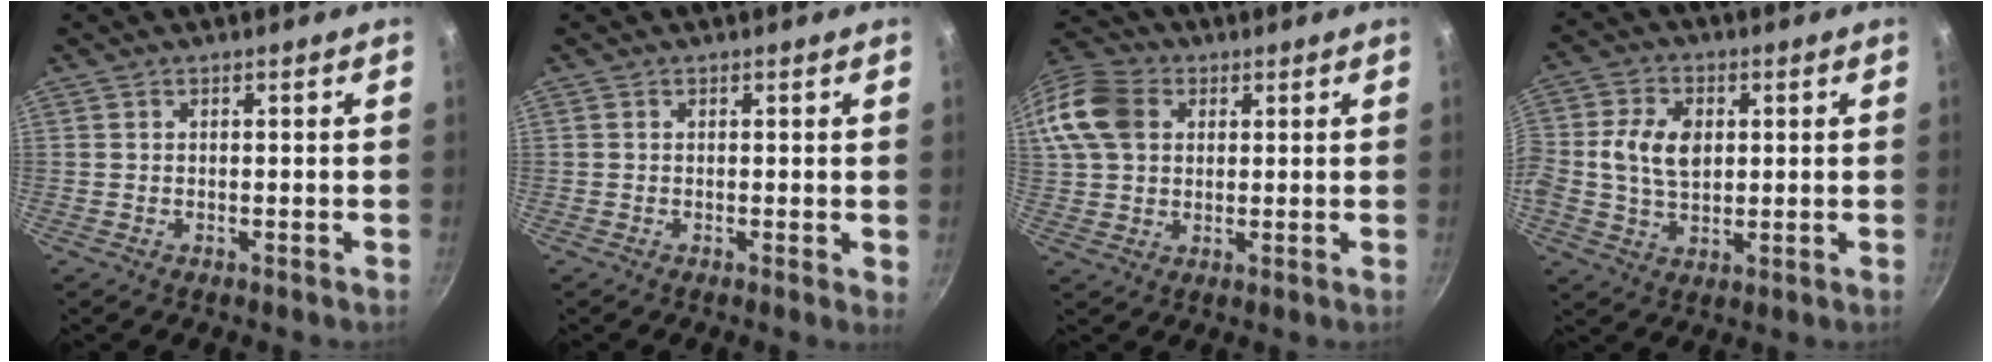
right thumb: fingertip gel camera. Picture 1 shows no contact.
{"total": 1.1, "force": [0.1, 0.4, 1.0], "torque": [-0.014, -0.003, -0.001]}
{"total": 15.4, "force": [4.0, 12.0, 8.8], "torque": [-0.189, 0.023, 0.062]}
{"total": 9.5, "force": [1.1, 6.6, 6.8], "torque": [-0.112, 0.006, 0.013]}